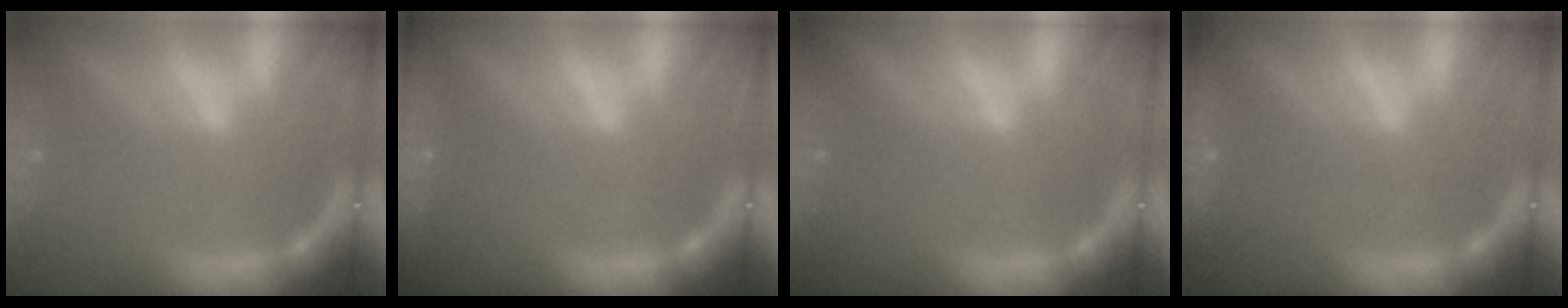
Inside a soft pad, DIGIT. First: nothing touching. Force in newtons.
{"total": 5.0}
{"total": 0.0}
{"total": 2.4}